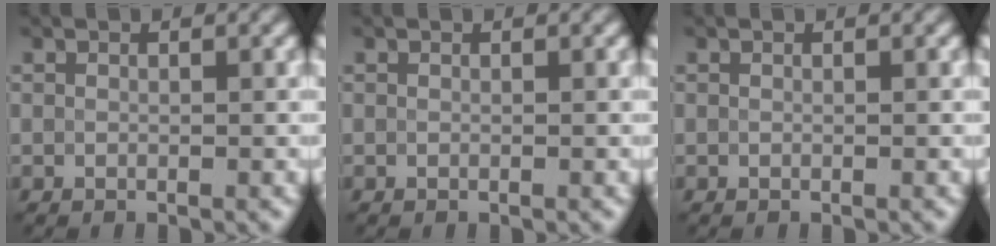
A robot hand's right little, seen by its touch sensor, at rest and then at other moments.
{"total": 0.0}
{"total": 0.0}